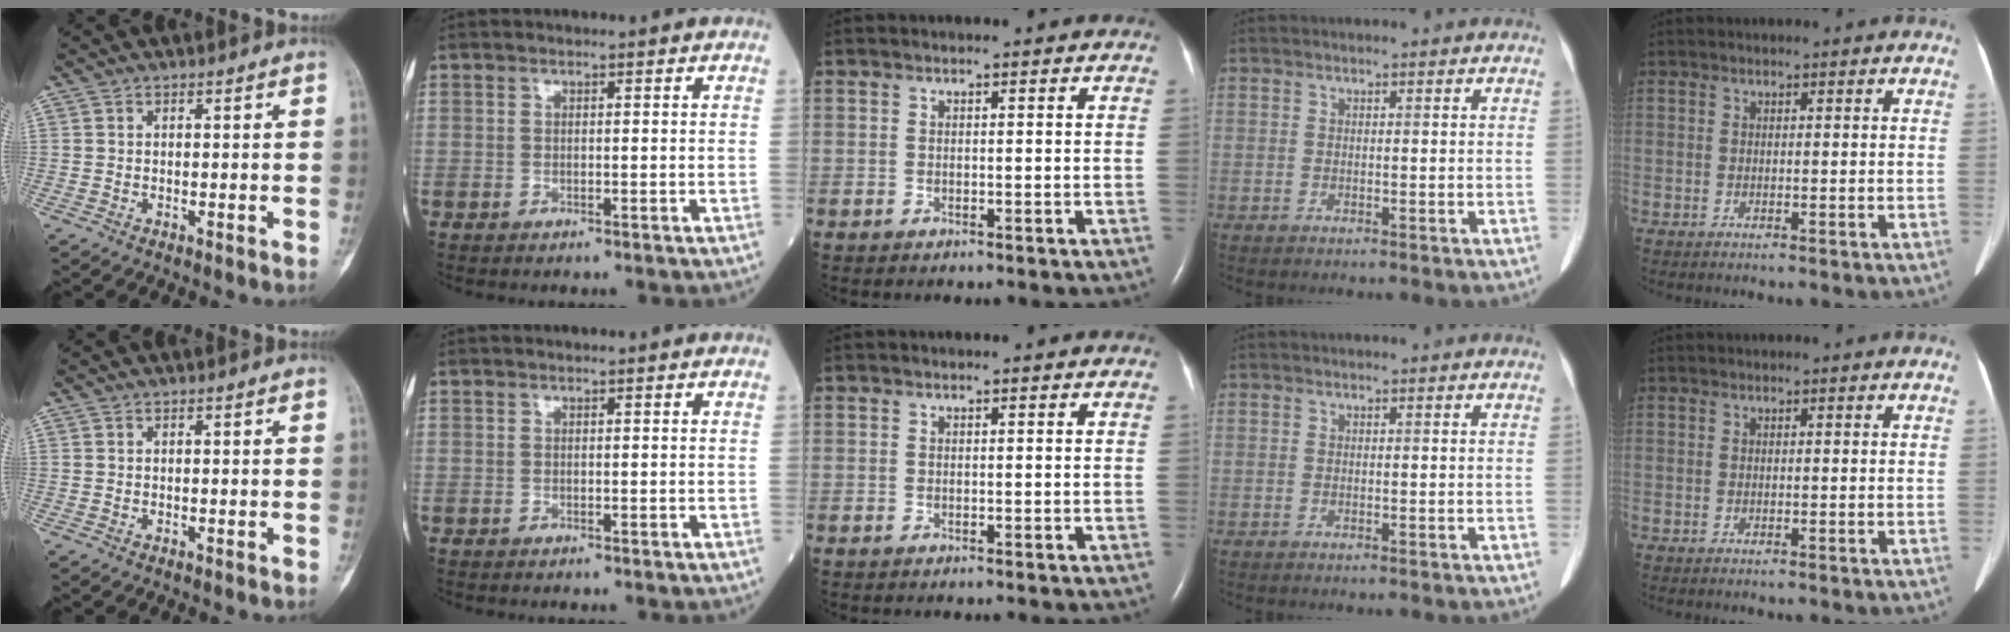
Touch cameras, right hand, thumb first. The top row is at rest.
{}